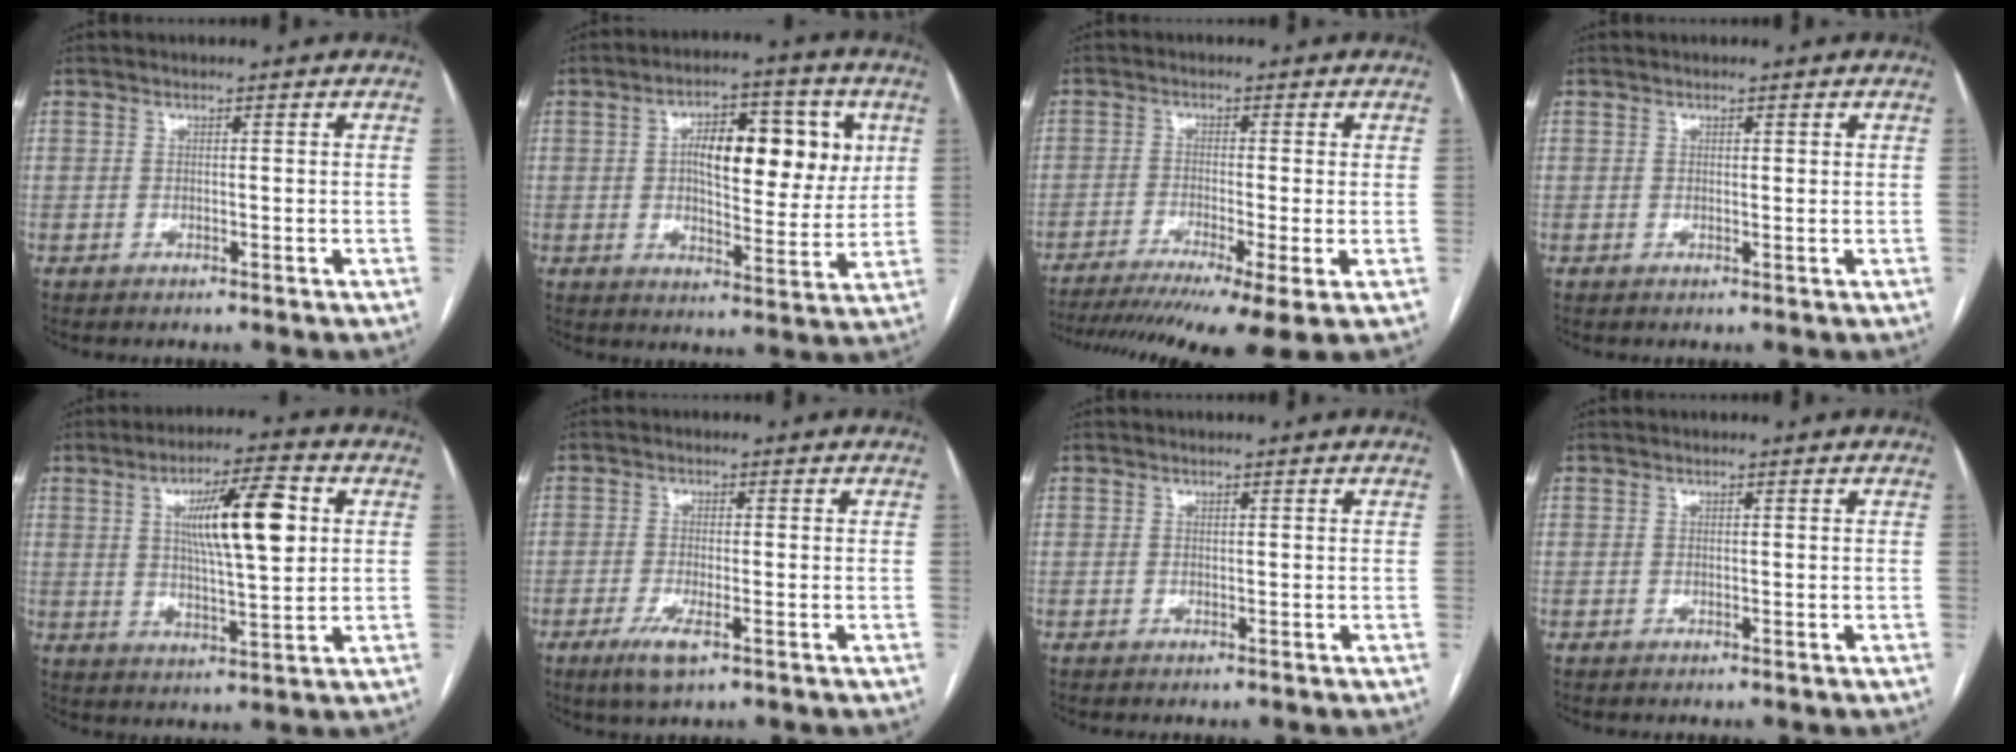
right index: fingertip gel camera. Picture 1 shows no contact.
{"total": 13.7, "force": [3.2, 5.7, 12.0], "torque": [-0.175, 0.024, 0.049]}
{"total": 15.0, "force": [-10.6, 0.7, 10.6], "torque": [-0.161, -0.026, -0.167]}
{"total": 0.8, "force": [0.4, 0.3, 0.5], "torque": [-0.006, 0.000, 0.003]}
{"total": 12.1, "force": [3.0, 1.9, 11.6], "torque": [-0.194, 0.009, 0.049]}
{"total": 4.4, "force": [-2.3, 0.9, 3.7], "torque": [-0.075, -0.008, -0.041]}
{"total": 0.0}
{"total": 0.0}